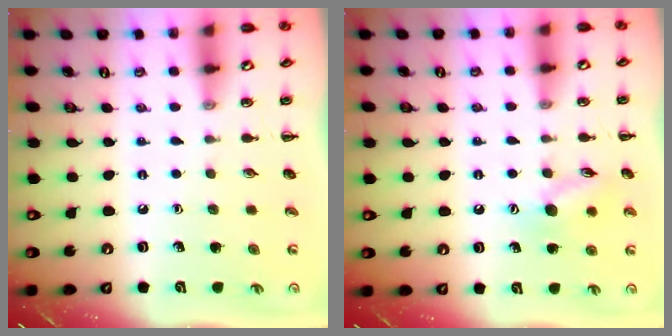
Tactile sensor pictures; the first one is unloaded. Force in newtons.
{"total": 10.0, "press": 9.9, "slide": 1.3}